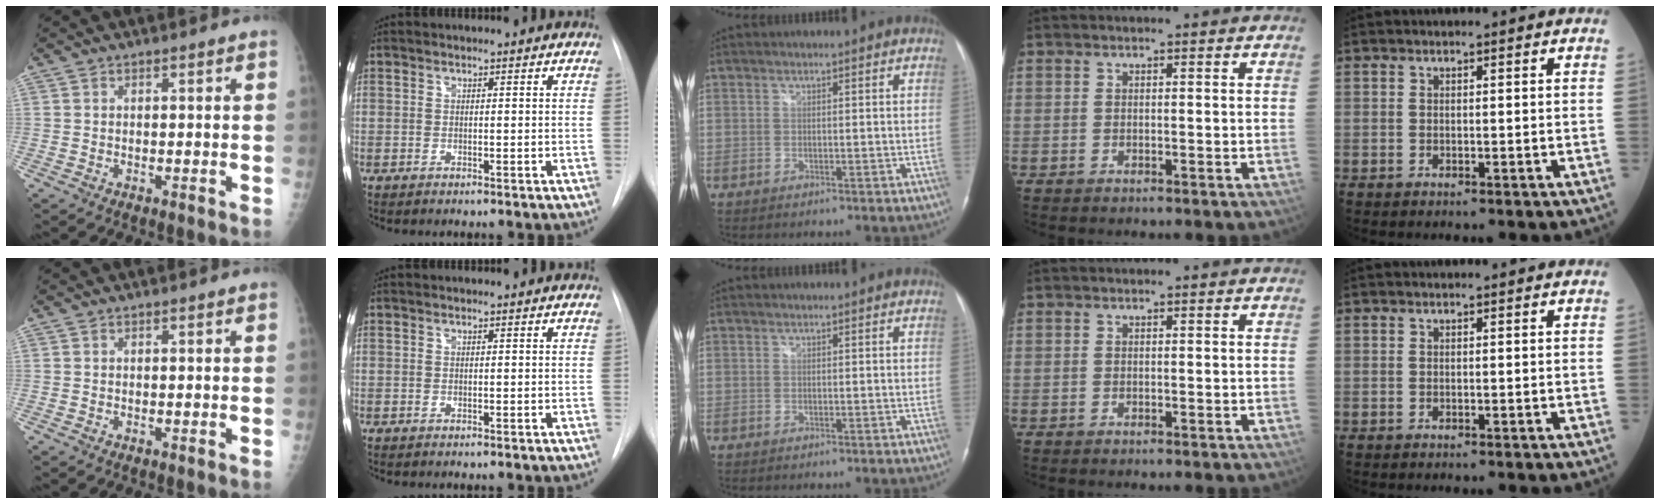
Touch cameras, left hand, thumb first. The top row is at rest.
{}